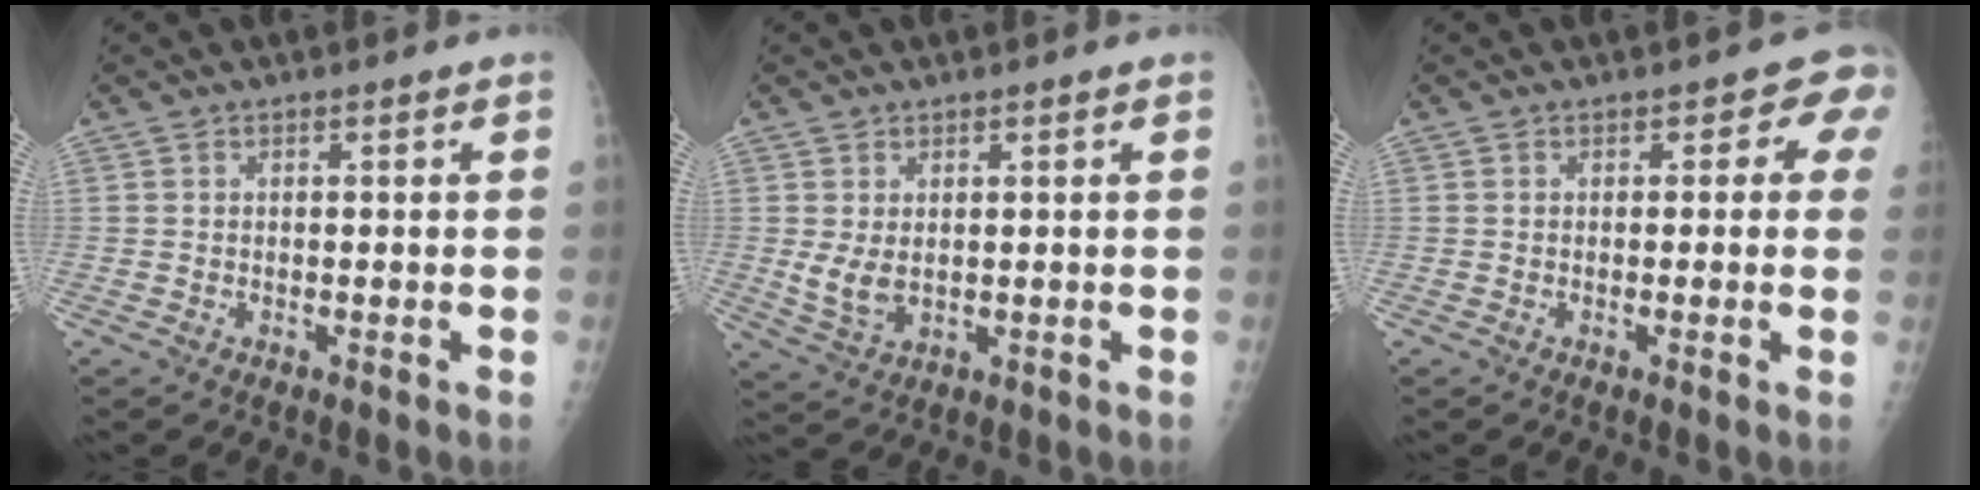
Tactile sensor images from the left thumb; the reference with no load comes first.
{"total": 4.3, "force": [0.5, 2.7, 3.3], "torque": [-0.057, -0.014, 0.022]}
{"total": 2.9, "force": [0.9, 2.1, 1.9], "torque": [0.014, 0.005, -0.003]}